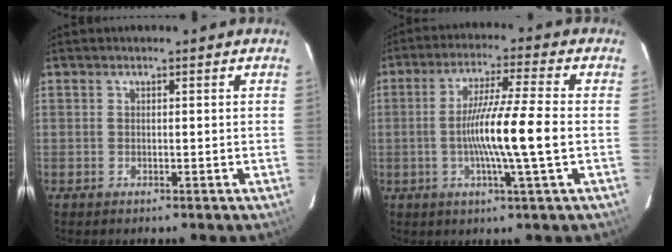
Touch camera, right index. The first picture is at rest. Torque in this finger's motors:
{"motor_torque": [1.51, -0.13, 0.87, 0.21]}